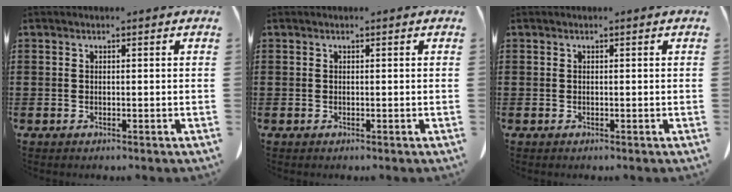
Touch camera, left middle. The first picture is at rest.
{"total": 0.0}
{"total": 0.0}